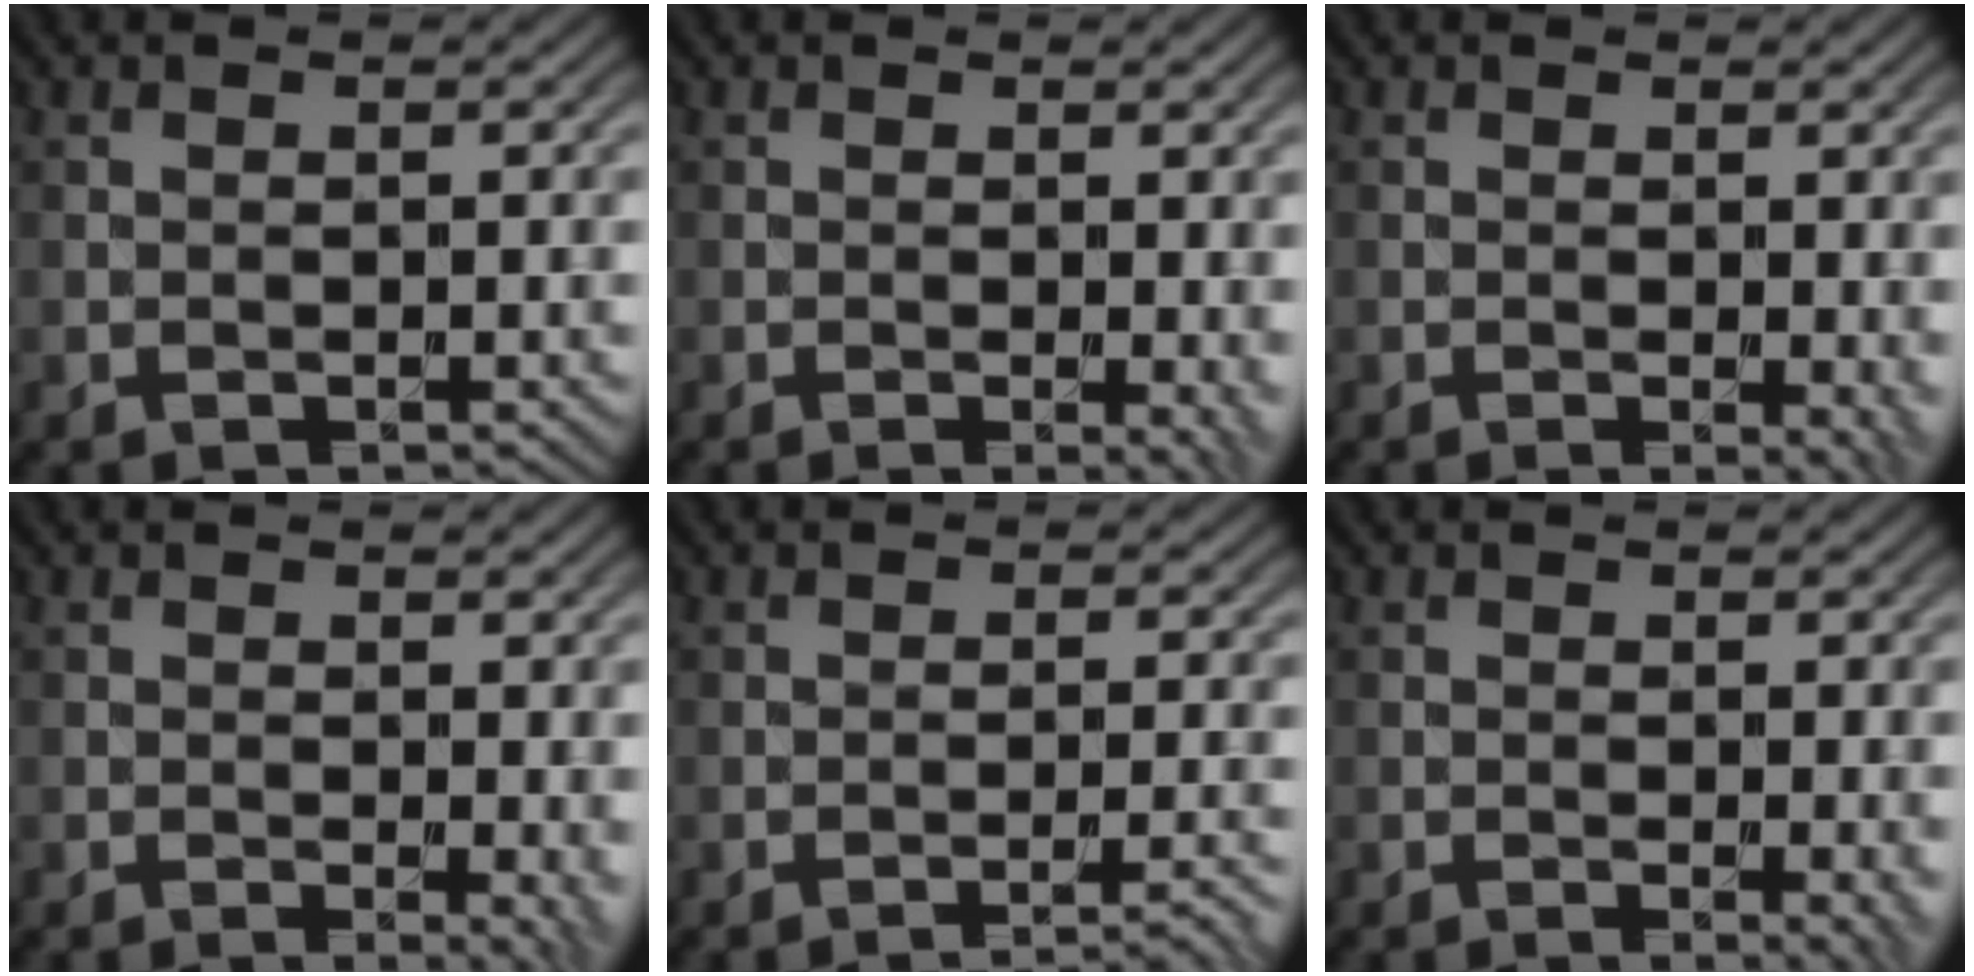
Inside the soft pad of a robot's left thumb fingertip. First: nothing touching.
{"total": 2.6, "force": [-0.2, 0.7, 2.5], "torque": [-0.033, -0.005, -0.005]}
{"total": 2.9, "force": [-0.2, 0.9, 2.7], "torque": [-0.032, -0.005, -0.004]}
{"total": 3.2, "force": [-0.2, 1.0, 3.0], "torque": [-0.037, -0.005, -0.004]}
{"total": 3.2, "force": [-2.2, 0.4, 2.4], "torque": [-0.031, 0.009, -0.042]}
{"total": 2.3, "force": [-0.3, 0.5, 2.3], "torque": [-0.028, -0.007, -0.006]}